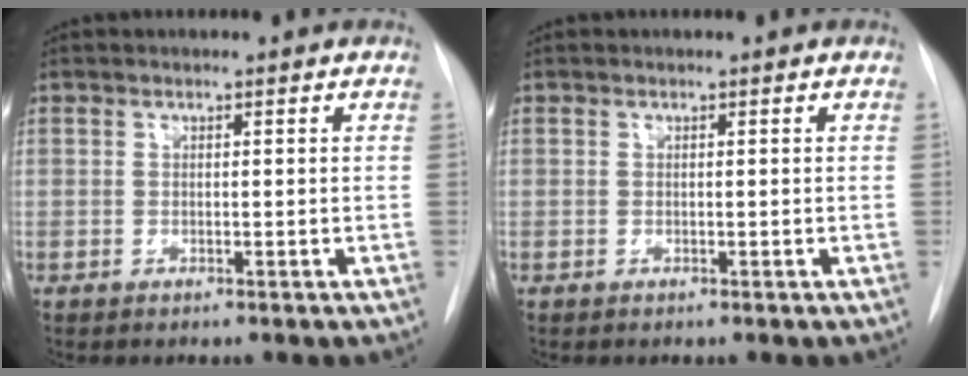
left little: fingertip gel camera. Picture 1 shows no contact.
{"total": 0.0}